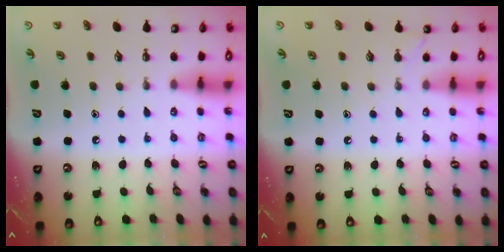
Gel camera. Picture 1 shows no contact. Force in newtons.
{"total": 2.9, "press": 2.9, "slide": 0.3}